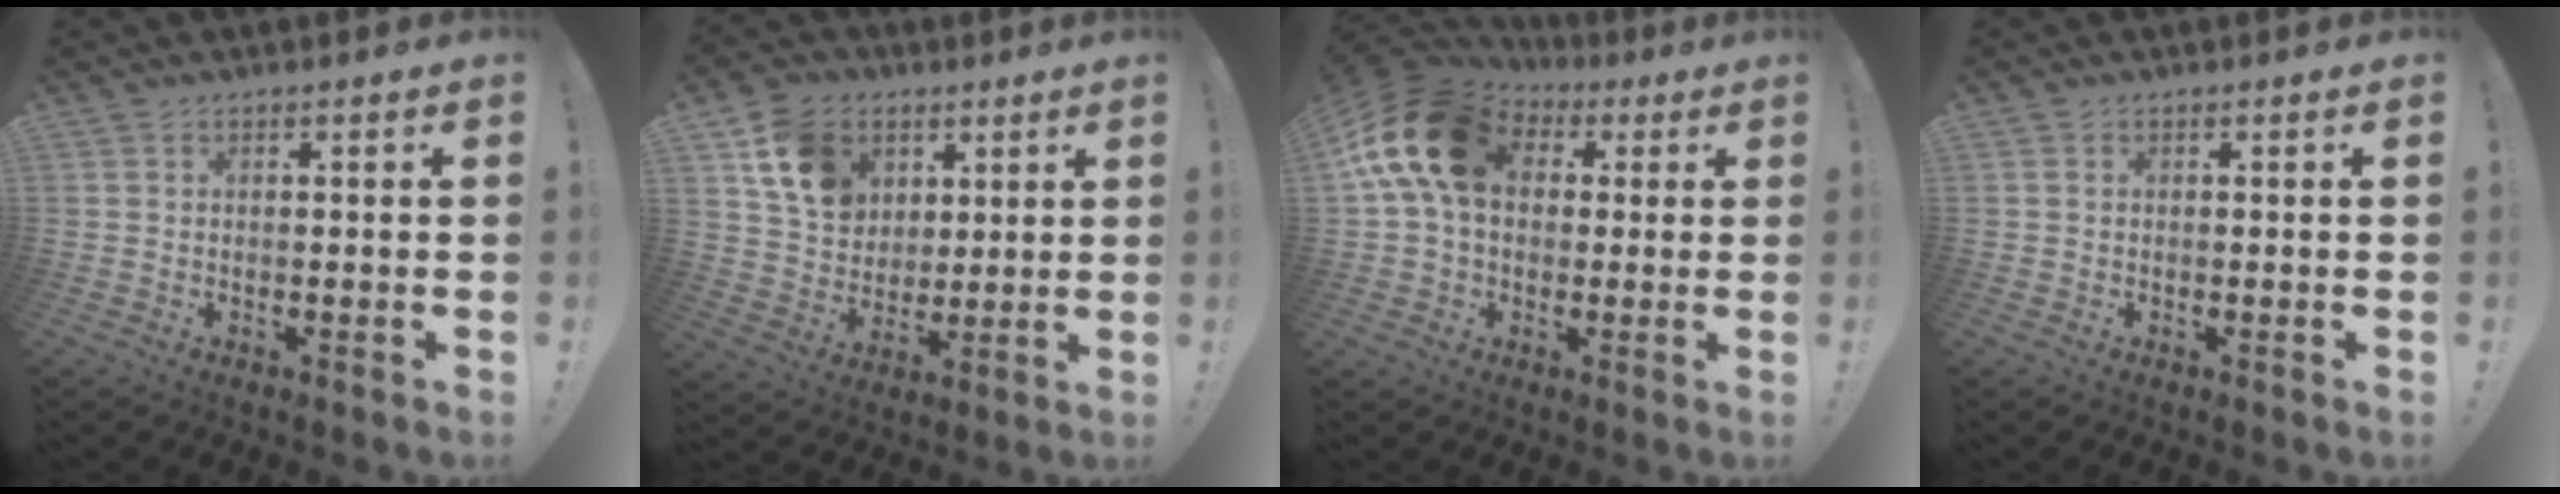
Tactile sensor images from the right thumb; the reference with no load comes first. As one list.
[{"total": 13.9, "force": [6.4, 10.8, 5.9], "torque": [-0.096, -0.019, 0.132]}, {"total": 18.8, "force": [4.9, 13.3, 12.4], "torque": [-0.223, 0.004, 0.095]}, {"total": 0.0}]